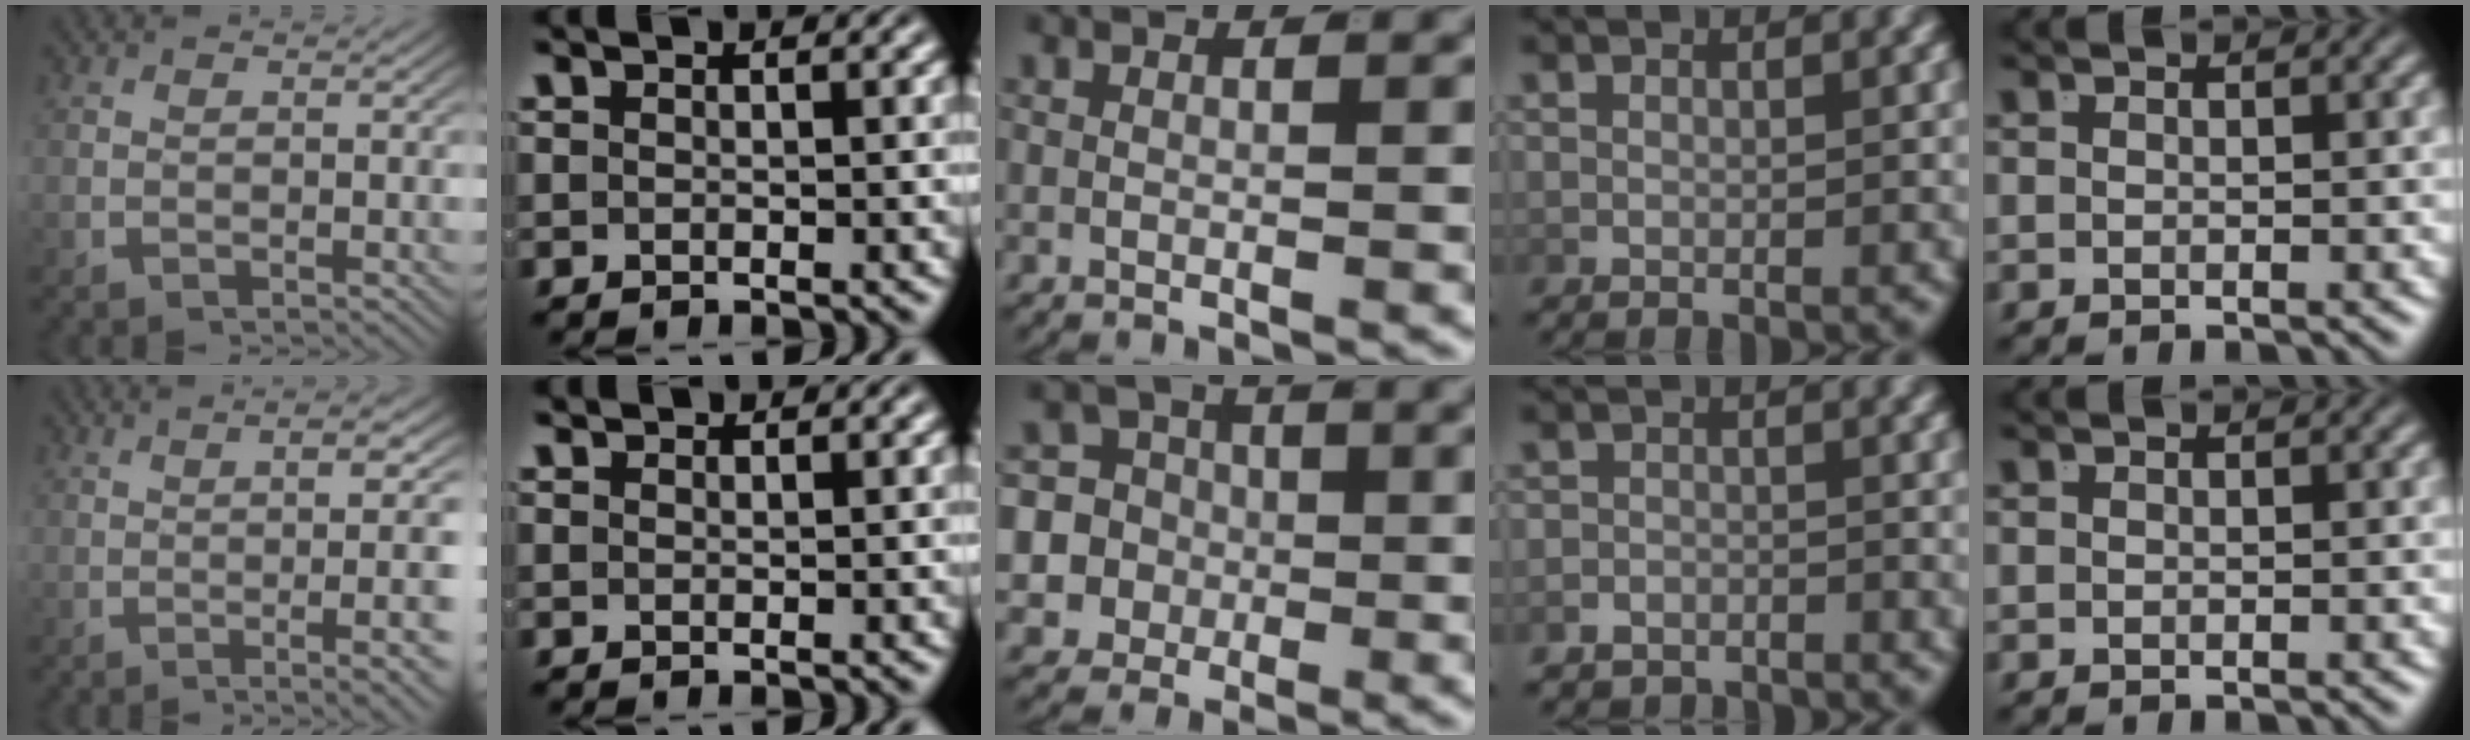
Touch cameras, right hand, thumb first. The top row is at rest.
{"thumb": {"total": 8.4, "force": [-0.3, 2.5, 8.0], "torque": [-0.103, 0.009, -0.005]}, "index": {"total": 1.2, "force": [1.1, -0.6, -0.1], "torque": [0.013, 0.001, 0.022]}, "middle": {"total": 12.9, "force": [-2.7, 12.3, 3.1], "torque": [-0.115, -0.051, -0.052]}, "ring": {"total": 3.0, "force": [-2.8, 1.0, -0.3], "torque": [0.012, -0.010, -0.047]}}